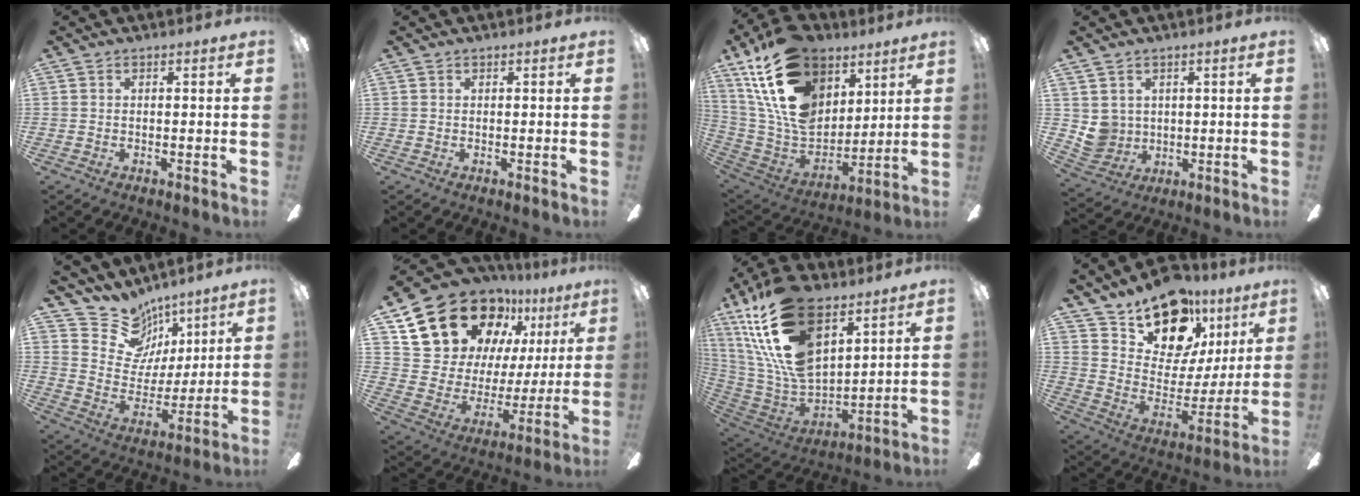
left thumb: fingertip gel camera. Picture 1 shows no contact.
{"total": 0.0}
{"total": 24.2, "force": [13.1, 15.0, 13.7], "torque": [-0.279, -0.070, 0.240]}
{"total": 6.3, "force": [2.3, 5.8, 0.9], "torque": [-0.045, -0.011, 0.048]}
{"total": 13.9, "force": [9.6, 9.7, 2.9], "torque": [-0.068, -0.082, 0.189]}
{"total": 20.1, "force": [13.8, 12.0, 8.5], "torque": [-0.159, -0.086, 0.263]}
{"total": 25.7, "force": [14.0, 12.7, 17.4], "torque": [-0.366, -0.072, 0.251]}
{"total": 18.1, "force": [13.3, 9.9, 7.1], "torque": [-0.118, -0.093, 0.240]}